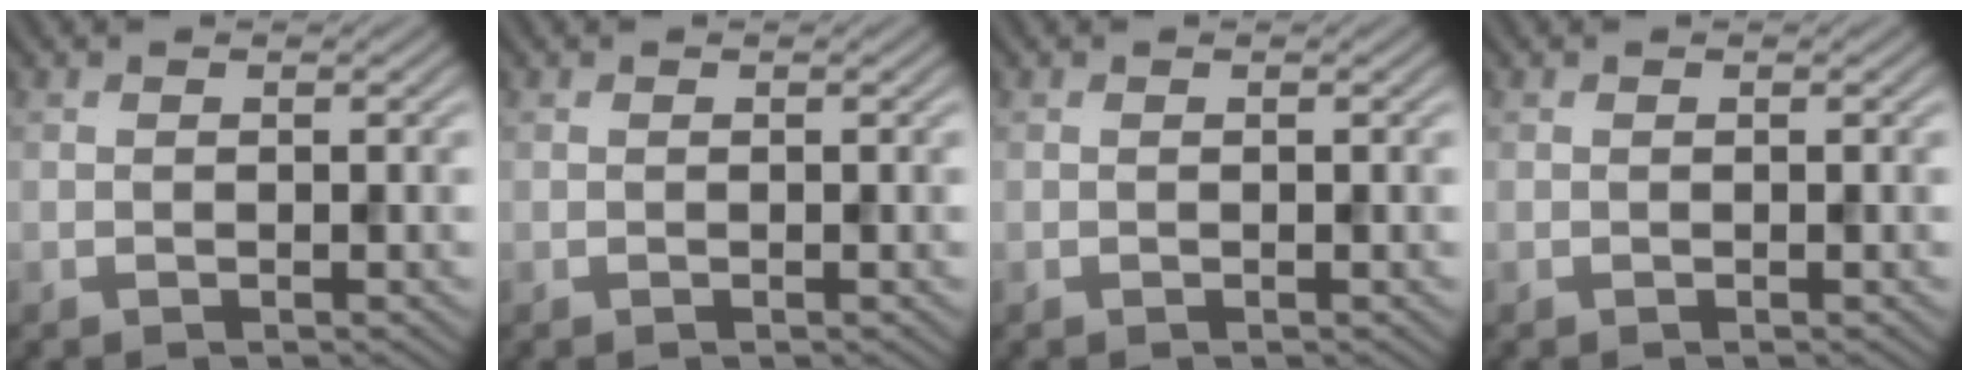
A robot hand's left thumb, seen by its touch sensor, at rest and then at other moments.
{"total": 0.0}
{"total": 0.0}
{"total": 0.0}